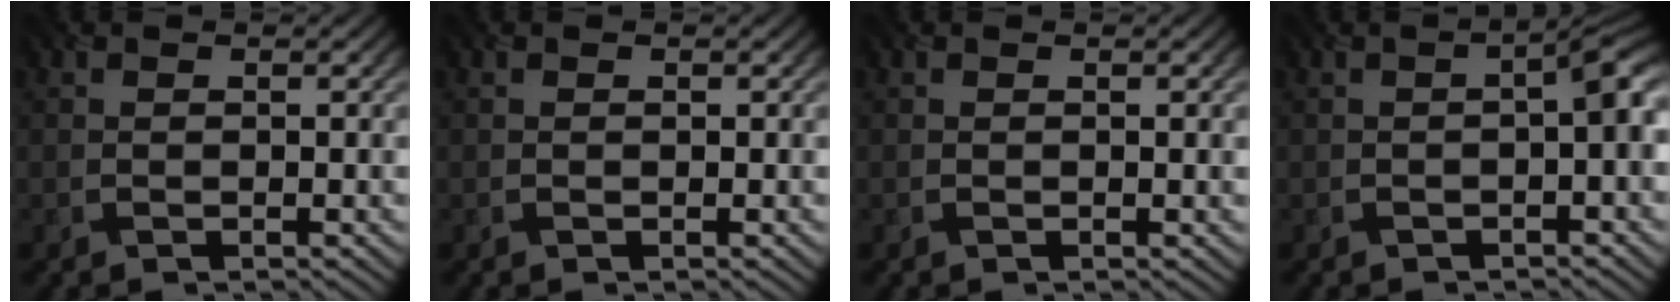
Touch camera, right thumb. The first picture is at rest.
{"total": 0.0}
{"total": 1.2, "force": [0.2, 0.3, 1.2], "torque": [-0.015, 0.001, 0.003]}
{"total": 2.6, "force": [-0.7, 0.6, 2.4], "torque": [-0.035, 0.003, -0.011]}